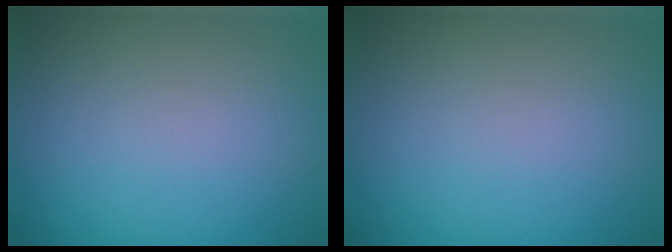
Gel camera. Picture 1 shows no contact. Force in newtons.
{"total": 0.0}